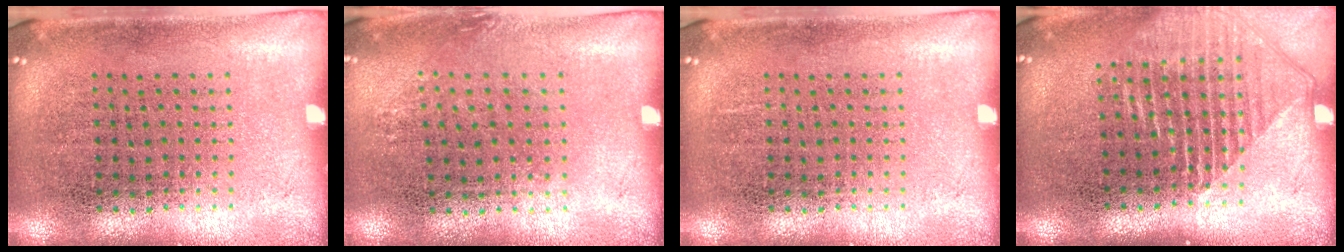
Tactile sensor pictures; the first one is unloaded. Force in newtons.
{"total": 0.7, "press": 0.6, "slide": 0.4}
{"total": 0.0}
{"total": 1.6, "press": 1.4, "slide": 0.7}